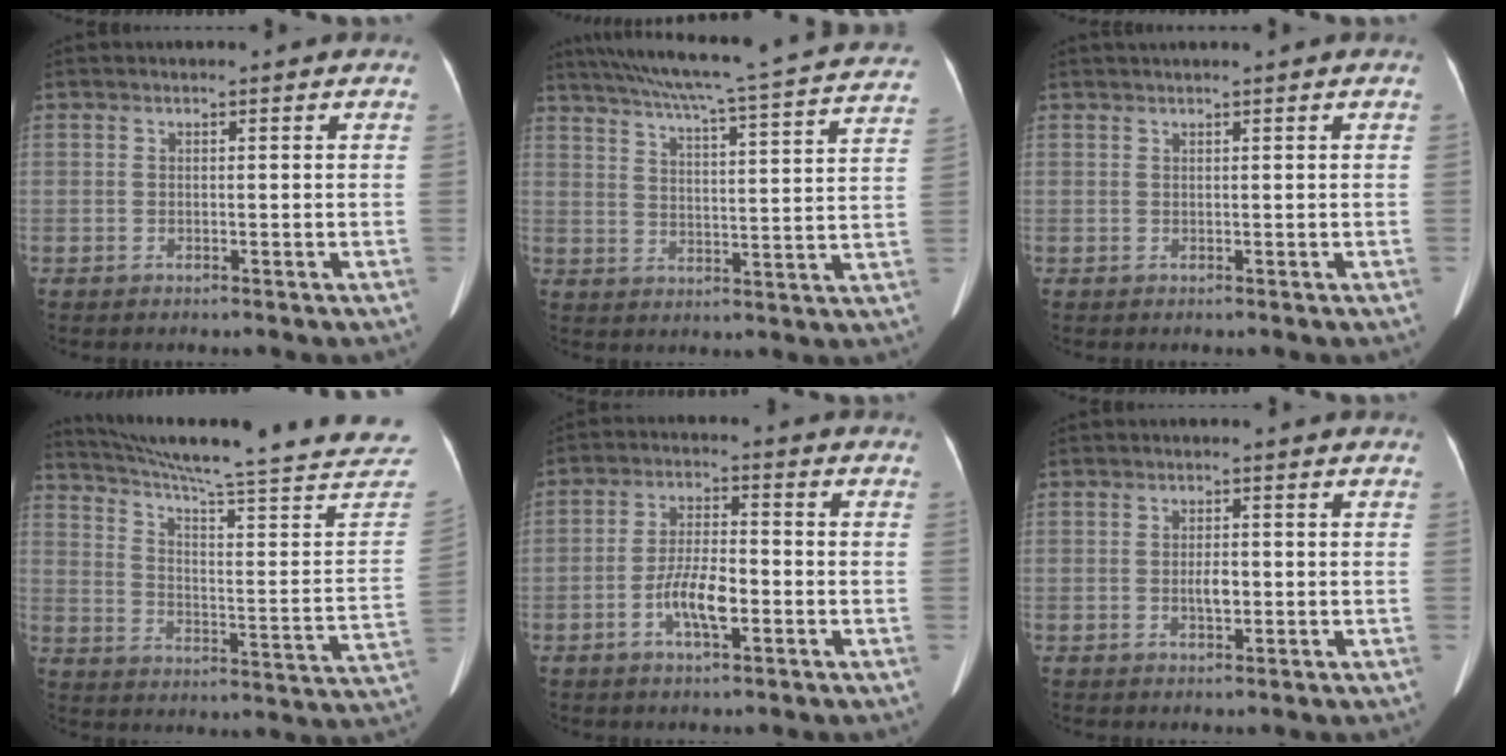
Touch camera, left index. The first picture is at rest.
{"total": 27.3, "force": [24.2, 0.9, 12.7], "torque": [-0.207, -0.039, 0.302]}
{"total": 1.8, "force": [1.5, -0.3, 1.1], "torque": [-0.011, 0.020, 0.029]}
{"total": 31.3, "force": [28.2, 0.6, 13.5], "torque": [-0.206, -0.118, 0.355]}
{"total": 6.6, "force": [-2.5, 1.8, 5.8], "torque": [-0.114, -0.003, -0.048]}
{"total": 2.0, "force": [-0.4, 0.7, 1.8], "torque": [-0.033, -0.008, -0.007]}